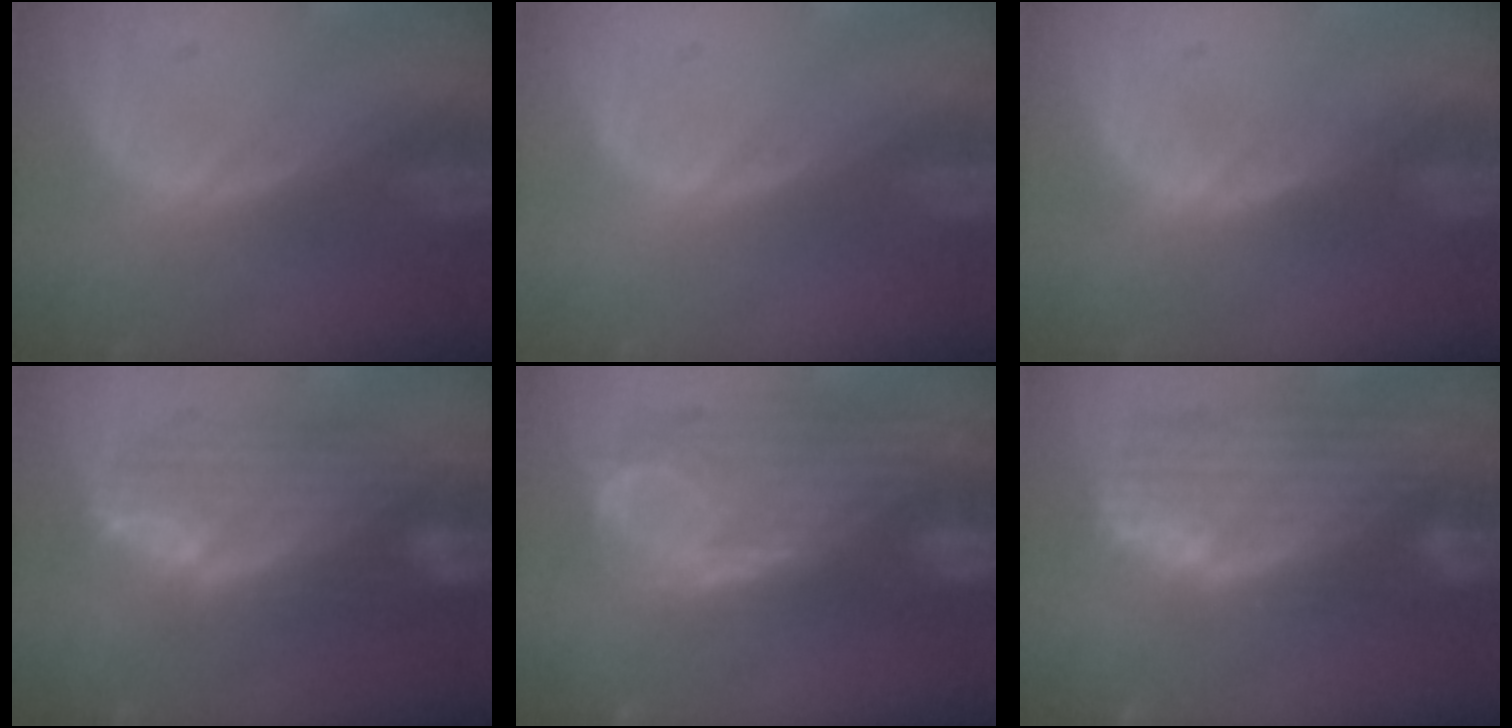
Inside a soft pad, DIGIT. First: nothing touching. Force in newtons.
{"total": 0.0}
{"total": 2.3, "press": 1.9, "slide": 1.4}
{"total": 8.6, "press": 8.6, "slide": 0.3}
{"total": 9.9, "press": 9.6, "slide": 2.5}
{"total": 11.5, "press": 9.8, "slide": 6.0}